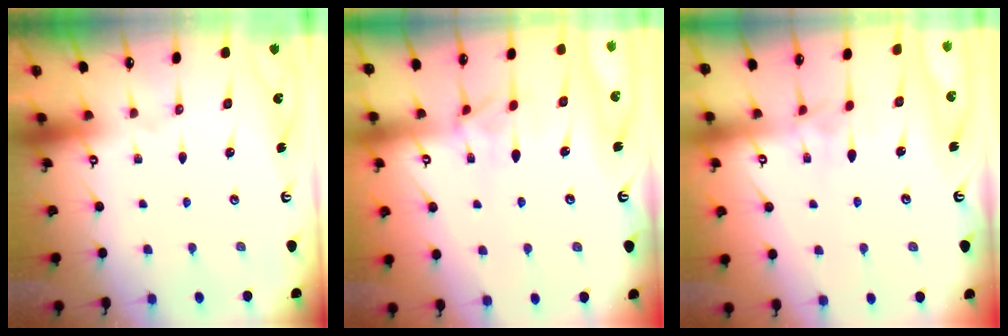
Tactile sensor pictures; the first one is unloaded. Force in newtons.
{"total": 1.4, "press": 1.1, "slide": 0.9}
{"total": 1.9, "press": 1.7, "slide": 0.7}